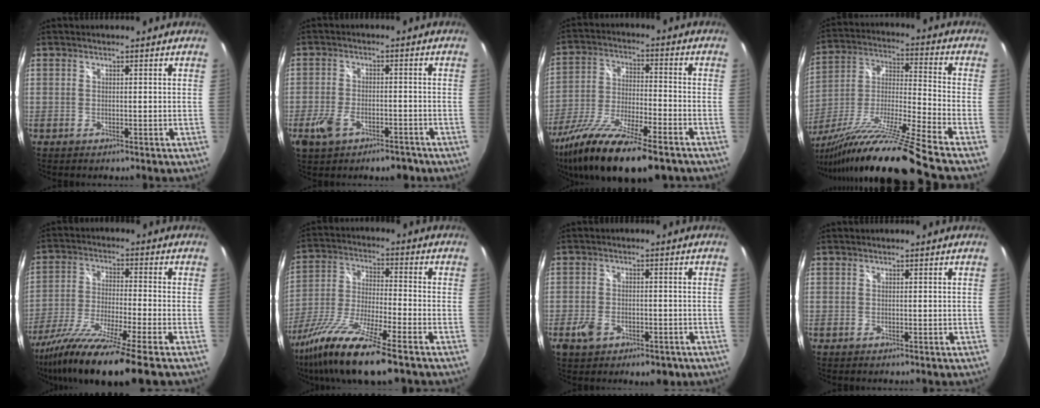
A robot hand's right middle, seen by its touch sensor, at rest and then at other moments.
{"total": 8.5, "force": [-5.1, 4.5, 5.1], "torque": [-0.118, -0.008, -0.084]}
{"total": 20.6, "force": [-14.6, 4.6, 13.7], "torque": [-0.270, -0.057, -0.260]}
{"total": 23.2, "force": [-18.2, -2.5, 14.2], "torque": [-0.233, -0.055, -0.320]}
{"total": 17.2, "force": [-13.2, -0.7, 11.1], "torque": [-0.222, -0.053, -0.235]}
{"total": 17.4, "force": [-12.1, 1.8, 12.5], "torque": [-0.260, -0.046, -0.225]}
{"total": 6.9, "force": [-3.6, 4.3, 4.1], "torque": [-0.093, -0.006, -0.055]}
{"total": 0.0}